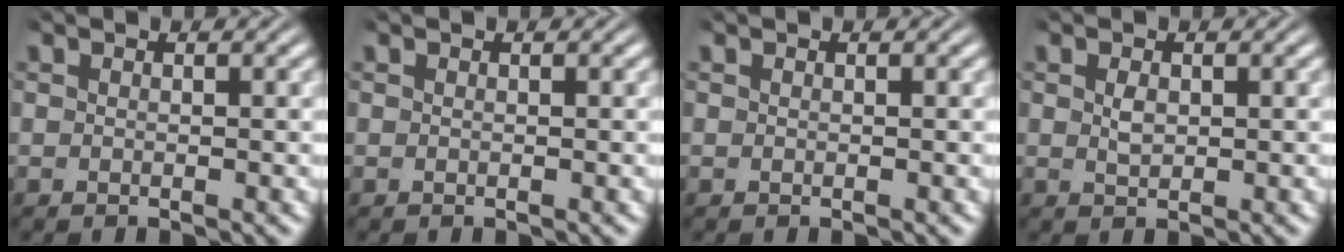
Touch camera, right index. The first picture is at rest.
{"total": 0.0}
{"total": 0.0}
{"total": 0.9, "force": [0.2, 0.2, 0.9], "torque": [-0.021, -0.007, 0.010]}